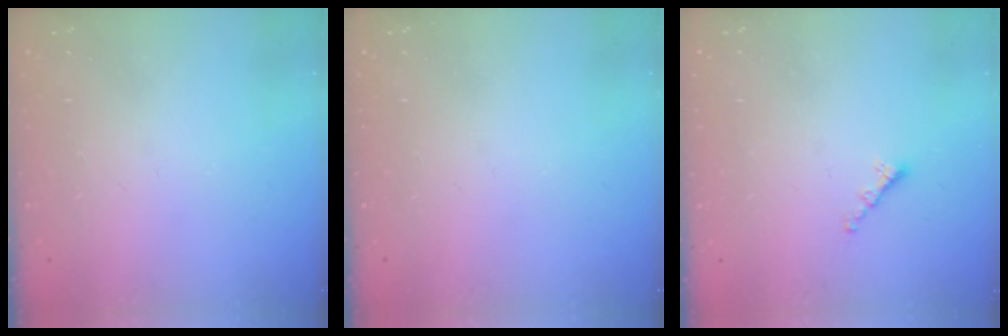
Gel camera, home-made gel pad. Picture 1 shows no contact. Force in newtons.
{"total": 0.0}
{"total": 1.3, "press": 1.2, "slide": 0.5}